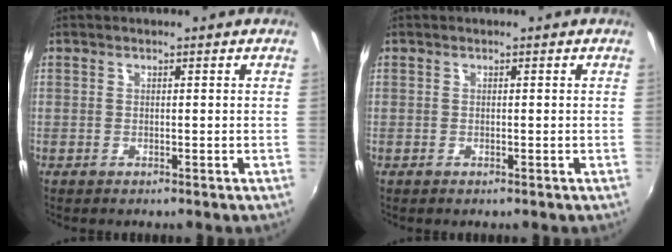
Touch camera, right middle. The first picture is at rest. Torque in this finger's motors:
{"motor_torque": [-0.04, -0.45, -0.02, 0.00]}